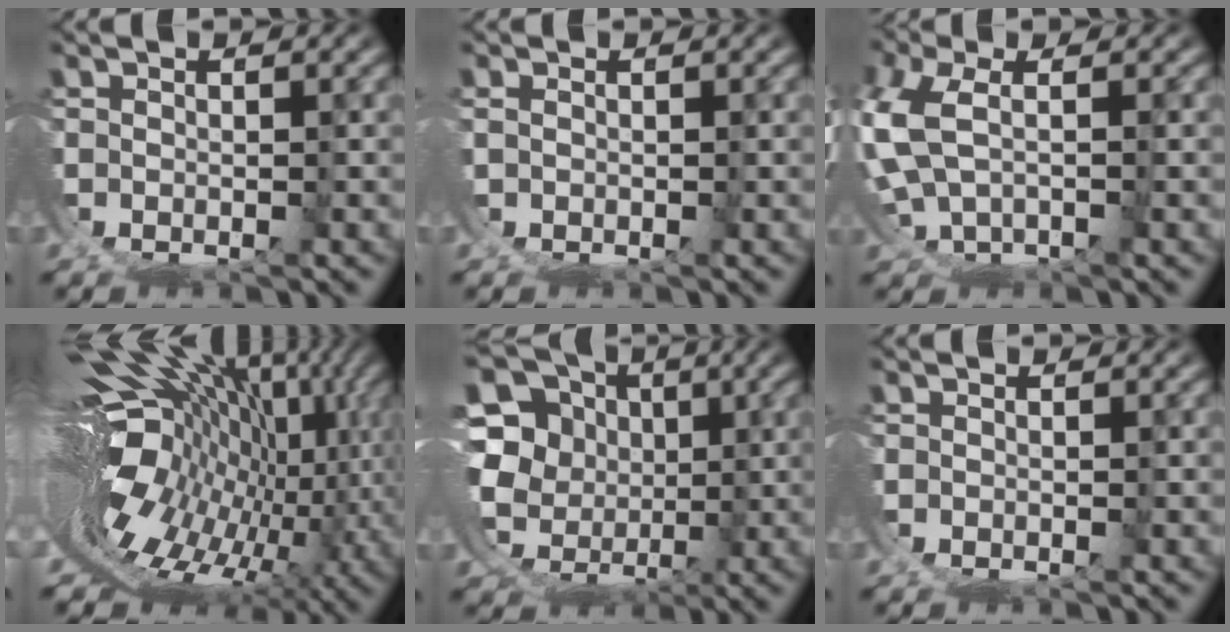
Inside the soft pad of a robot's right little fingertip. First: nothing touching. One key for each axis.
{"total": 0.8, "fx": 0.4, "fy": -0.7, "fz": 0.0, "tx": 0.005, "ty": 0.002, "tz": 0.012}
{"total": 3.3, "fx": 0.4, "fy": 1.3, "fz": 3.0, "tx": -0.087, "ty": -0.009, "tz": 0.023}
{"total": 22.4, "fx": 0.2, "fy": 14.6, "fz": 17.0, "tx": -0.258, "ty": -0.039, "tz": 0.015}
{"total": 17.1, "fx": 1.8, "fy": 14.0, "fz": 9.5, "tx": -0.195, "ty": -0.037, "tz": 0.029}
{"total": 0.0}